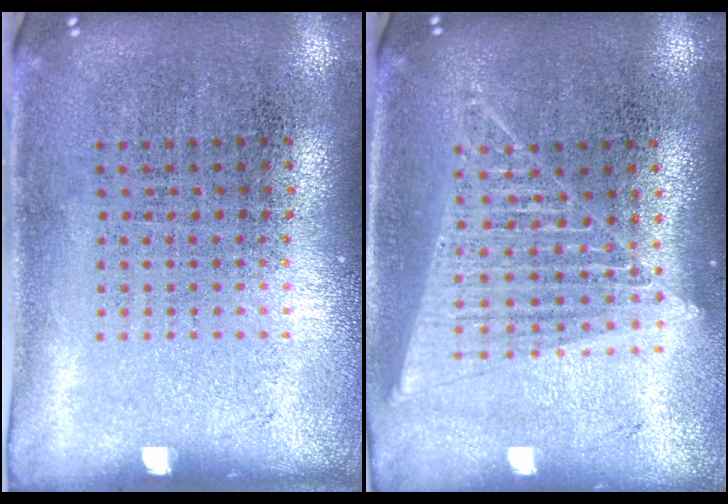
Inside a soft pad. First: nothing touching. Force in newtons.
{"total": 1.5, "press": 1.4, "slide": 0.6}